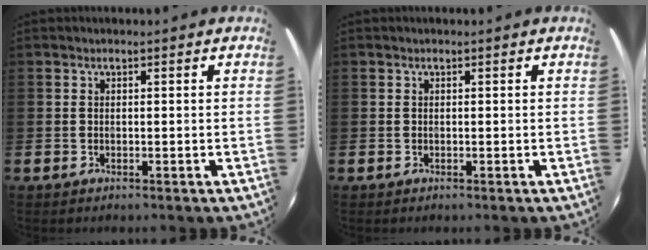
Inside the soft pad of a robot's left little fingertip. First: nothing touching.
{"total": 0.0}